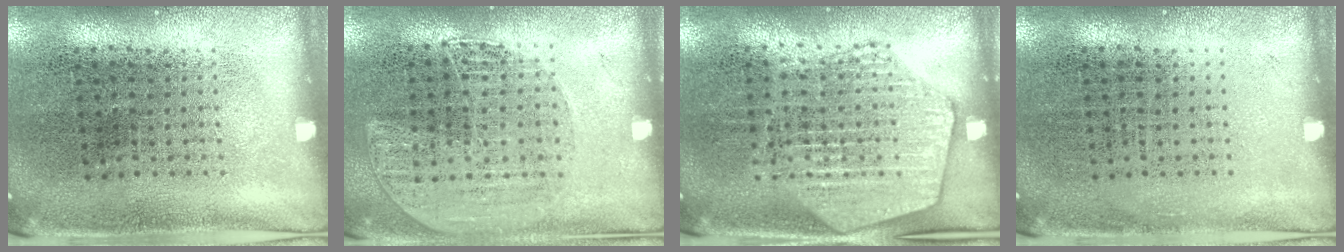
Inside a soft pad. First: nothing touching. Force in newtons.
{"total": 1.3, "press": 1.3, "slide": 0.1}
{"total": 1.9, "press": 1.8, "slide": 0.5}
{"total": 0.0}